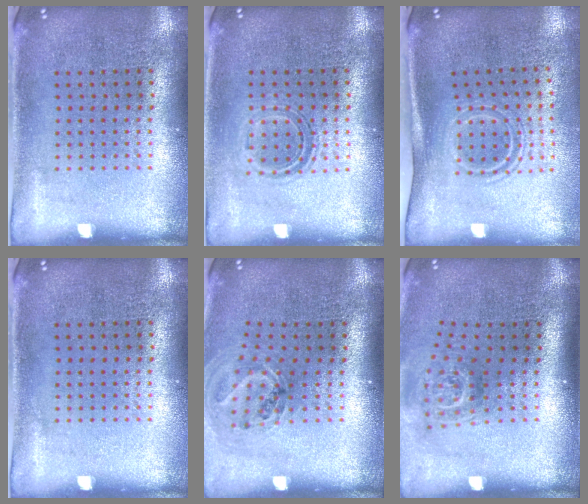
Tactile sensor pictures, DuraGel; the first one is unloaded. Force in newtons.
{"total": 1.2, "press": 0.9, "slide": 0.7}
{"total": 1.8, "press": 1.2, "slide": 1.3}
{"total": 0.0}
{"total": 1.1, "press": 1.1, "slide": 0.4}
{"total": 1.8, "press": 1.2, "slide": 1.3}